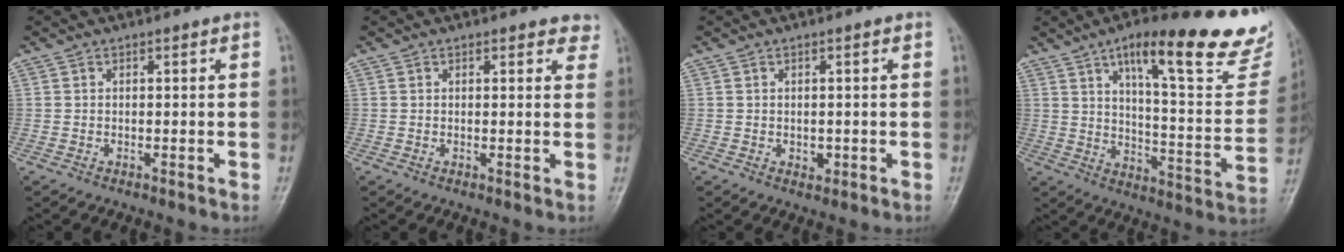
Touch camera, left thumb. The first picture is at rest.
{"total": 2.8, "force": [2.4, 1.4, 0.8], "torque": [0.020, -0.008, 0.014]}
{"total": 1.6, "force": [-0.2, 1.2, 1.0], "torque": [-0.009, -0.001, 0.001]}
{"total": 25.0, "force": [17.5, 5.8, 16.8], "torque": [-0.194, -0.071, 0.242]}